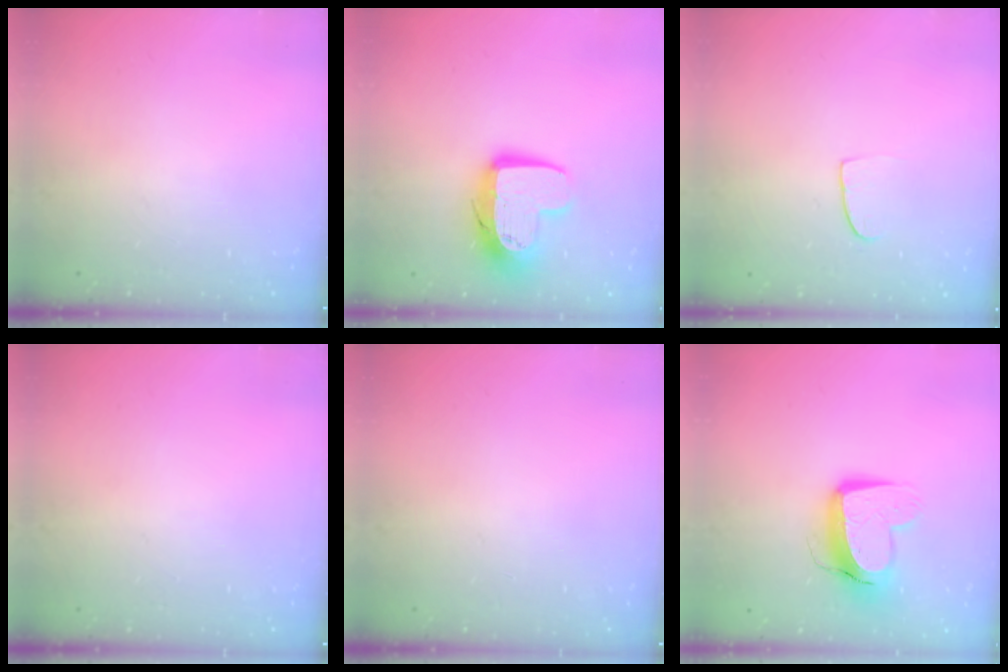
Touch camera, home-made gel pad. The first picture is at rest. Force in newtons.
{"total": 12.4, "press": 12.4, "slide": 1.0}
{"total": 4.8, "press": 4.8, "slide": 0.4}
{"total": 0.0}
{"total": 0.0}
{"total": 11.3, "press": 11.2, "slide": 1.1}